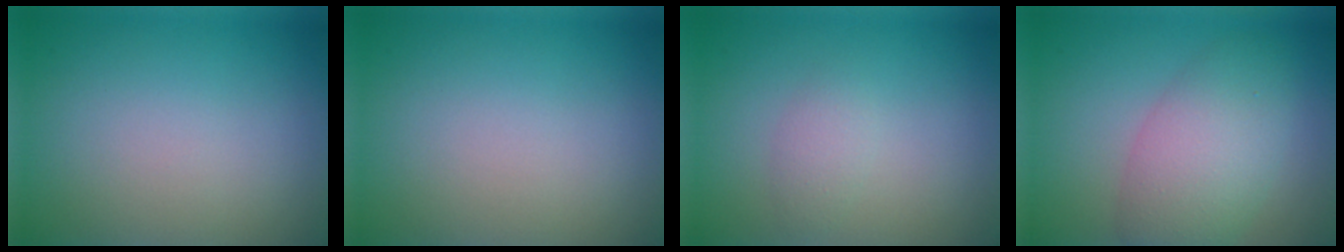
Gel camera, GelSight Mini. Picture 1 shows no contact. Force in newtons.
{"total": 0.0}
{"total": 1.4, "press": 1.4, "slide": 0.1}
{"total": 5.8, "press": 5.8, "slide": 0.1}